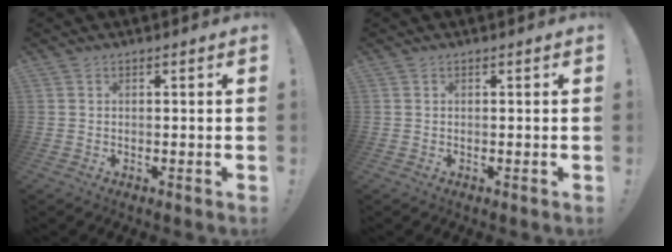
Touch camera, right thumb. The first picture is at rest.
{"total": 0.0}